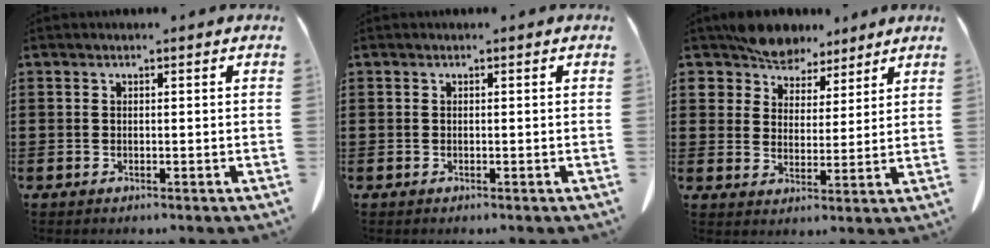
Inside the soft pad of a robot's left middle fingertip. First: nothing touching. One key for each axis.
{"total": 0.0}
{"total": 6.7, "fx": 6.2, "fy": 2.5, "fz": 0.2, "tx": -0.039, "ty": -0.028, "tz": 0.119}